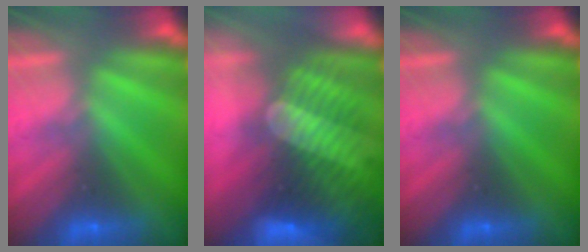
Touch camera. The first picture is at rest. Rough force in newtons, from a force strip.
{"total": 11.8}
{"total": 0.0}